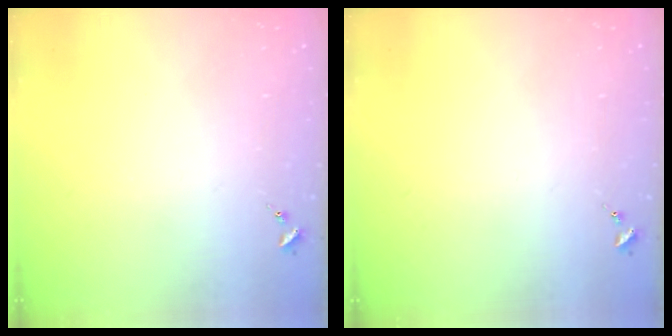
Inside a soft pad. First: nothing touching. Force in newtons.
{"total": 0.0}